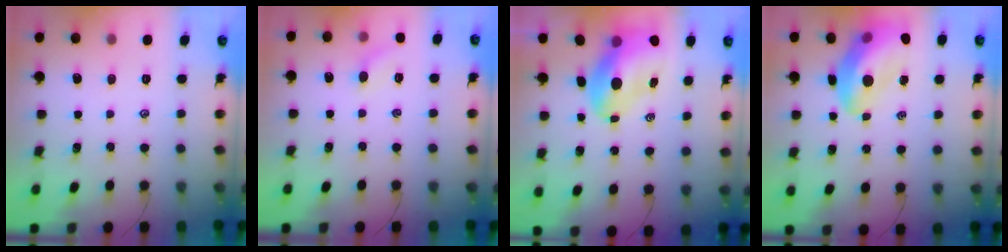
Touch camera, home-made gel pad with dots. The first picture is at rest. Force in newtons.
{"total": 5.7, "press": 5.3, "slide": 2.0}
{"total": 10.1, "press": 9.5, "slide": 3.2}
{"total": 14.2, "press": 13.7, "slide": 3.7}